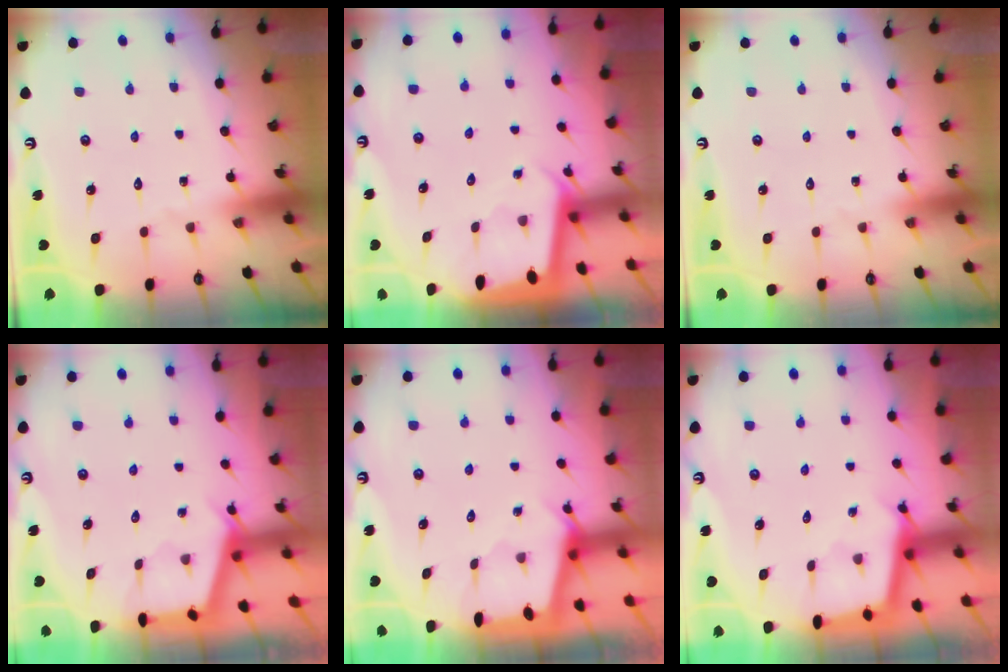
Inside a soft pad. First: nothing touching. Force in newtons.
{"total": 1.9, "press": 1.9, "slide": 0.1}
{"total": 0.0}
{"total": 2.9, "press": 2.9, "slide": 0.3}
{"total": 2.2, "press": 2.2, "slide": 0.3}
{"total": 2.3, "press": 2.3, "slide": 0.2}